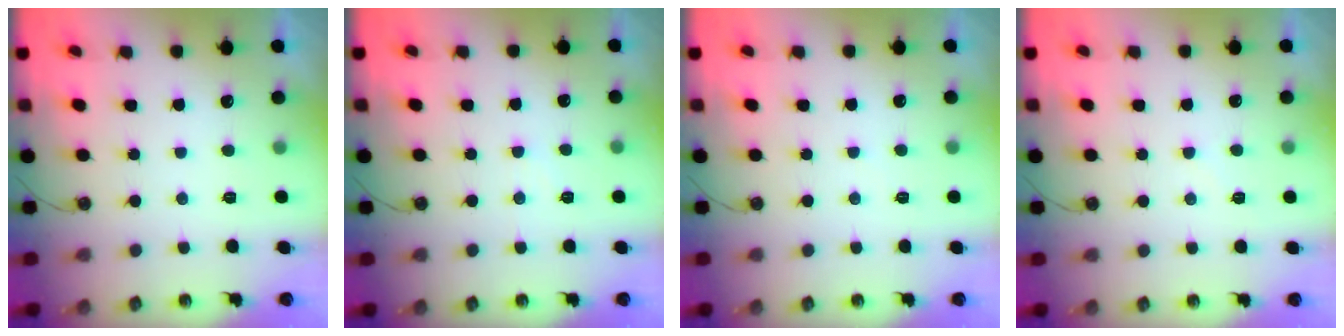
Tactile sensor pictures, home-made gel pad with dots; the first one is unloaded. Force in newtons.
{"total": 4.3, "press": 4.2, "slide": 0.6}
{"total": 2.8, "press": 2.7, "slide": 0.4}
{"total": 3.7, "press": 3.7, "slide": 0.5}